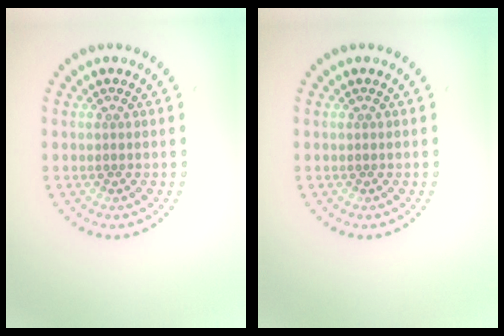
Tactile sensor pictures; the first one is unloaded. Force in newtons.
{"total": 0.0}